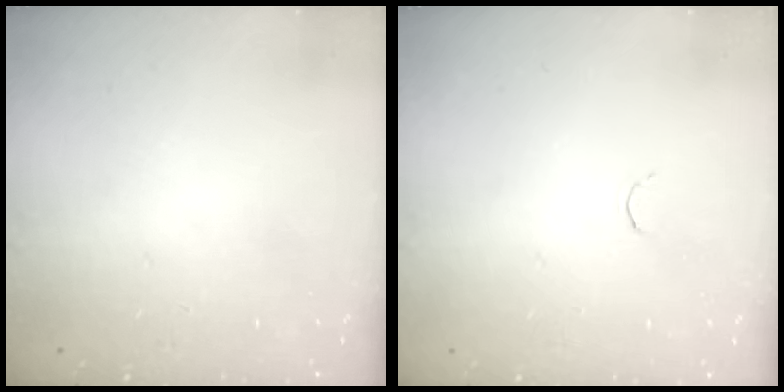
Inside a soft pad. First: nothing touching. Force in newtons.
{"total": 1.8, "press": 1.7, "slide": 0.4}